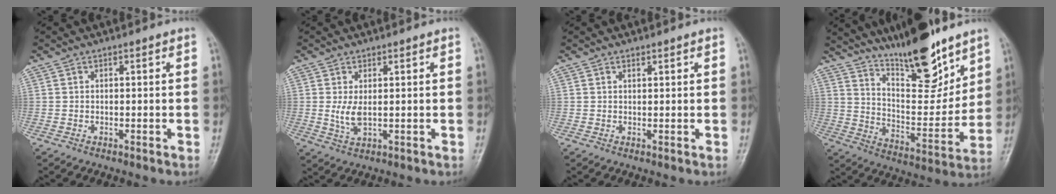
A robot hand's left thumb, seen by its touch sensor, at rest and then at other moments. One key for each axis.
{"total": 3.5, "fx": 0.4, "fy": 1.6, "fz": 3.1, "tx": -0.065, "ty": -0.009, "tz": 0.016}
{"total": 0.8, "fx": 0.7, "fy": 0.4, "fz": 0.4, "tx": -0.003, "ty": -0.004, "tz": 0.010}
{"total": 18.8, "fx": 14.2, "fy": 5.4, "fz": 11.0, "tx": -0.129, "ty": -0.095, "tz": 0.242}